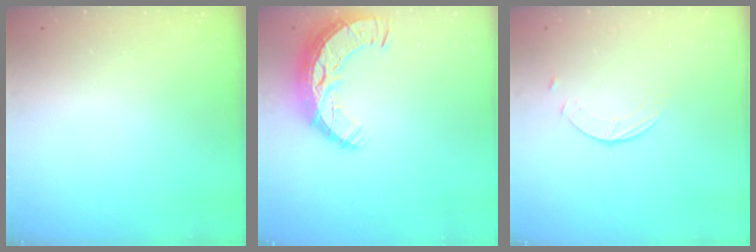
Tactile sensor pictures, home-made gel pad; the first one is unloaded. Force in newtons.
{"total": 11.1, "press": 11.0, "slide": 0.8}
{"total": 0.9, "press": 0.9, "slide": 0.2}